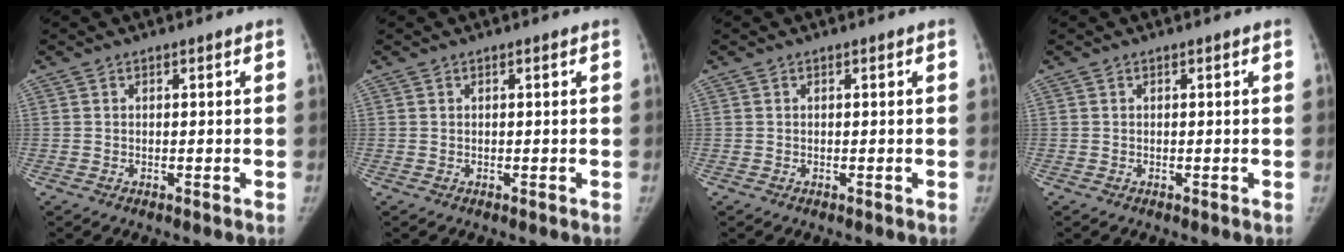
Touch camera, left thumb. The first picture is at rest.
{"total": 0.0}
{"total": 0.0}
{"total": 0.0}